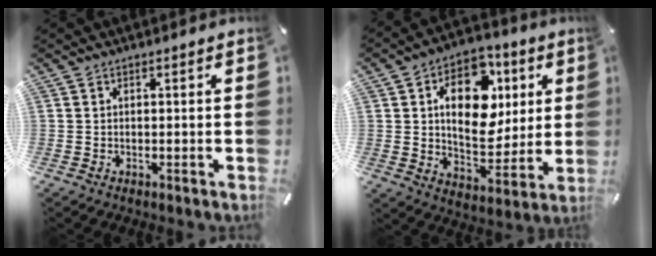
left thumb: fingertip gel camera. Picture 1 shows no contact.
{"total": 17.4, "force": [5.0, 11.8, 11.7], "torque": [-0.169, -0.007, 0.090]}